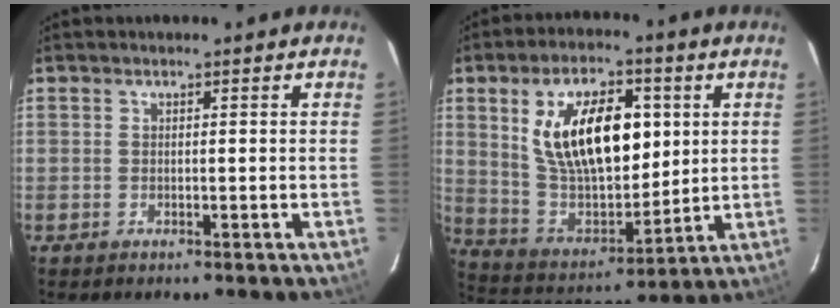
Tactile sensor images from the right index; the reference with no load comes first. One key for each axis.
{"total": 19.9, "fx": 5.5, "fy": 10.5, "fz": 15.9, "tx": -0.282, "ty": 0.008, "tz": 0.114}